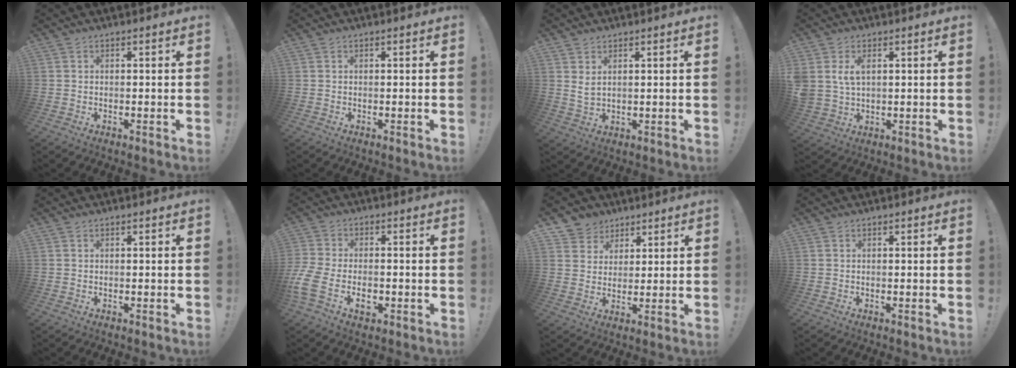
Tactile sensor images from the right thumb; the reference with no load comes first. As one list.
[{"total": 0.0}, {"total": 3.3, "force": [1.8, 1.4, 2.3], "torque": [-0.037, -0.009, 0.032]}, {"total": 5.5, "force": [2.2, 3.7, 3.4], "torque": [-0.084, -0.005, 0.040]}, {"total": 0.0}, {"total": 8.7, "force": [-3.2, 5.4, 6.1], "torque": [-0.136, -0.001, -0.060]}, {"total": 6.5, "force": [3.3, 5.6, 0.3], "torque": [-0.009, -0.024, 0.069]}, {"total": 0.0}]